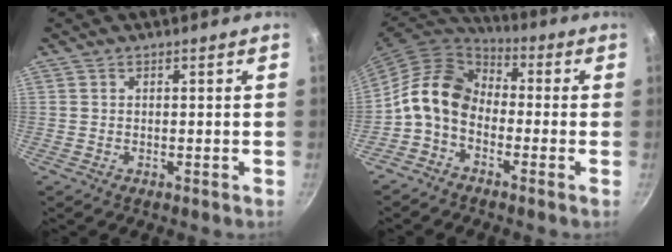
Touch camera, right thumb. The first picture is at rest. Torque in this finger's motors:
{"motor_torque": [1.43, 2.25, 0.68, -0.98, 0.12]}